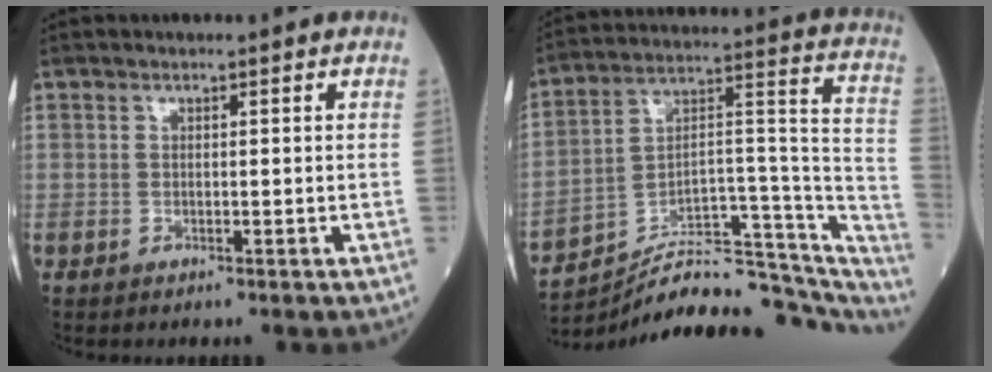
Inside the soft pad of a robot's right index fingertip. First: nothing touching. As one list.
[{"total": 21.8, "force": [-19.2, 5.5, 8.8], "torque": [-0.091, 0.068, -0.274]}]